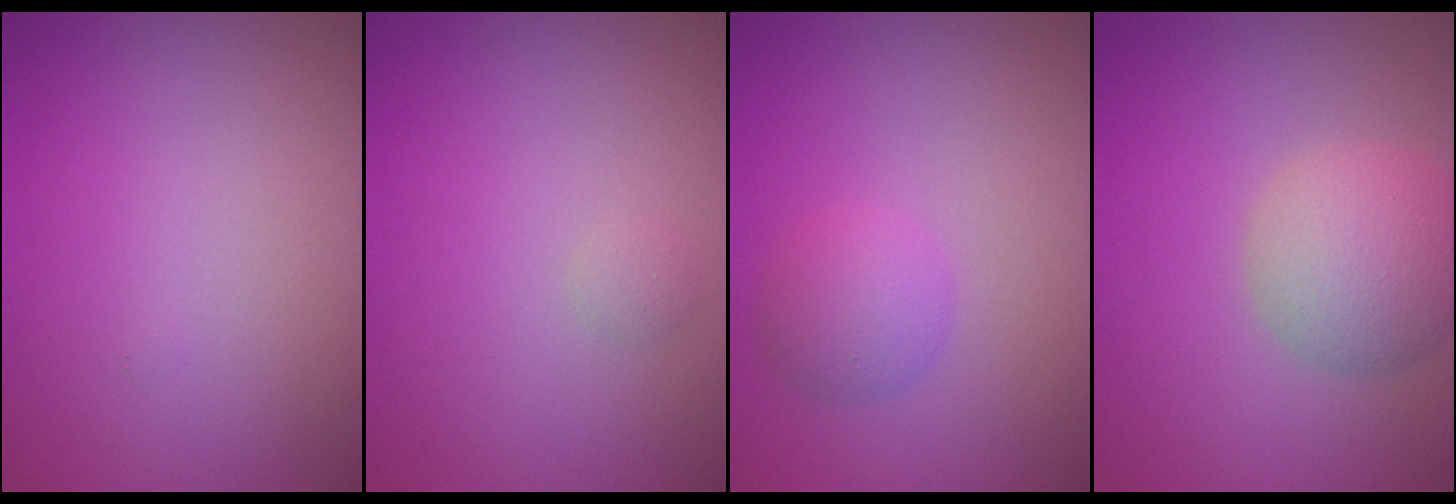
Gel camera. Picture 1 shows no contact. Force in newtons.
{"total": 0.6, "press": 0.6, "slide": 0.0}
{"total": 2.5, "press": 2.5, "slide": 0.2}
{"total": 5.1, "press": 5.0, "slide": 0.3}